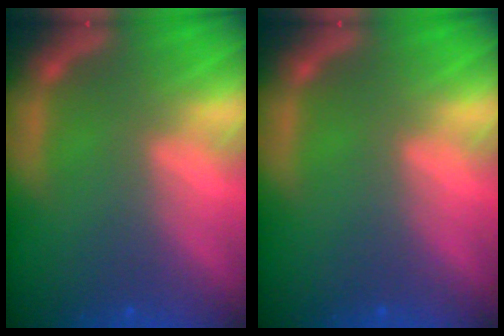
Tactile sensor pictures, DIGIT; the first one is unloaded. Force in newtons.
{"total": 0.0}